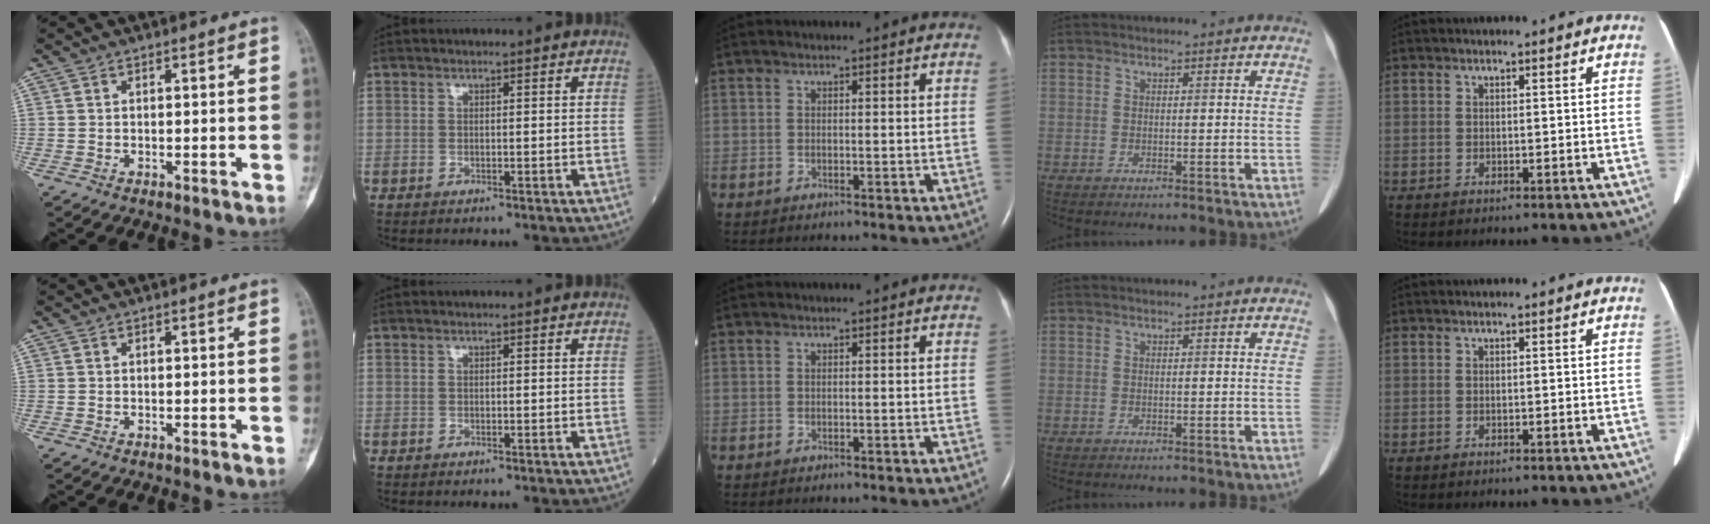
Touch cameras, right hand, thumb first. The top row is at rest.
{}